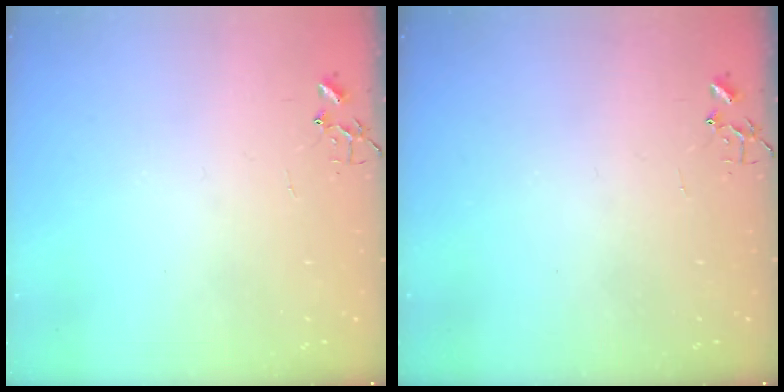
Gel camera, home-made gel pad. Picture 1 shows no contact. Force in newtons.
{"total": 0.0}